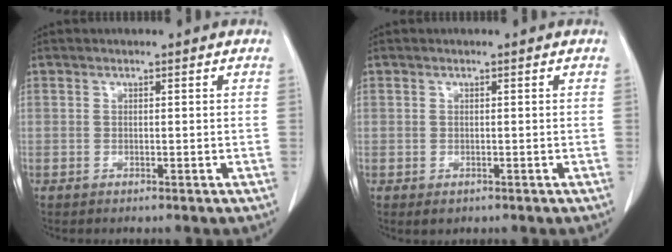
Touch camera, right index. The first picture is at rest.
{"total": 1.2, "force": [-0.5, 1.0, 0.4], "torque": [-0.005, 0.003, -0.001]}